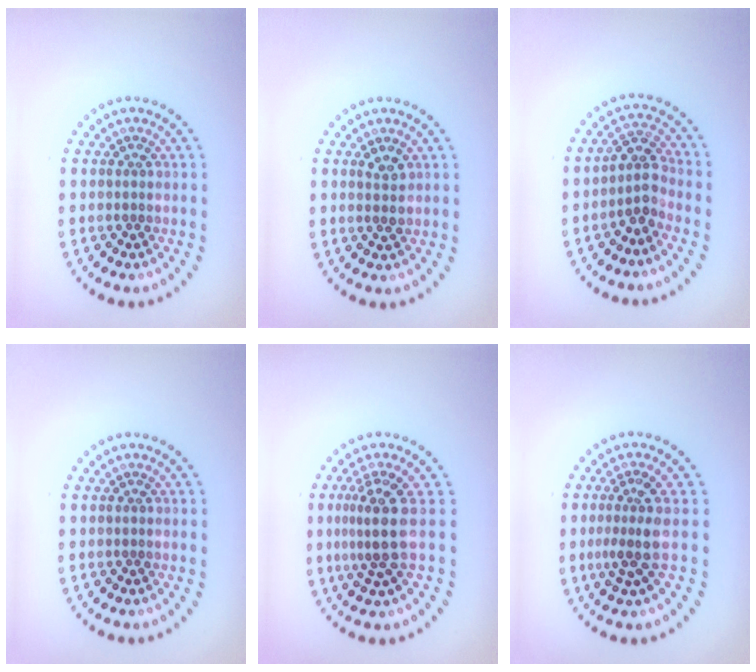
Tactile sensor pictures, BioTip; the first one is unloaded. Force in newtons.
{"total": 1.5, "press": 1.5, "slide": 0.3}
{"total": 2.6, "press": 2.0, "slide": 1.5}
{"total": 0.0}
{"total": 3.4, "press": 2.5, "slide": 2.3}
{"total": 2.8, "press": 2.0, "slide": 1.9}